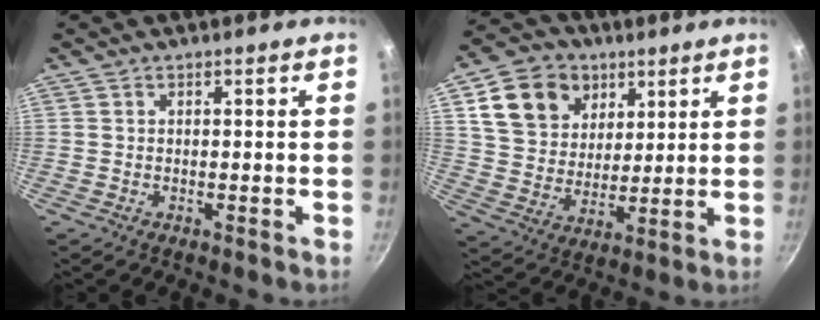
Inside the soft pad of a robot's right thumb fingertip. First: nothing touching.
{"total": 15.1, "force": [6.6, 11.8, 6.9], "torque": [-0.100, -0.013, 0.116]}